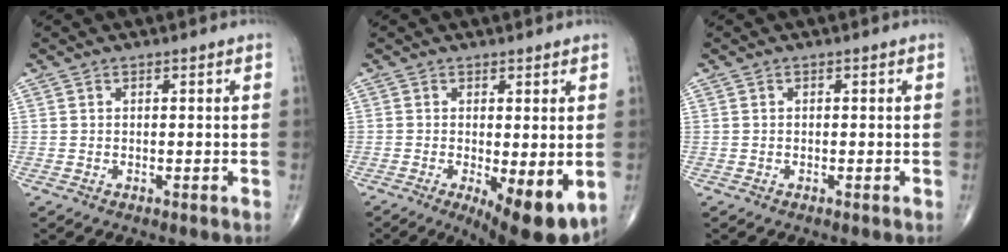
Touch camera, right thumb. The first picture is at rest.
{"total": 9.9, "force": [-2.6, 3.1, 9.0], "torque": [-0.127, -0.023, -0.031]}
{"total": 0.0}